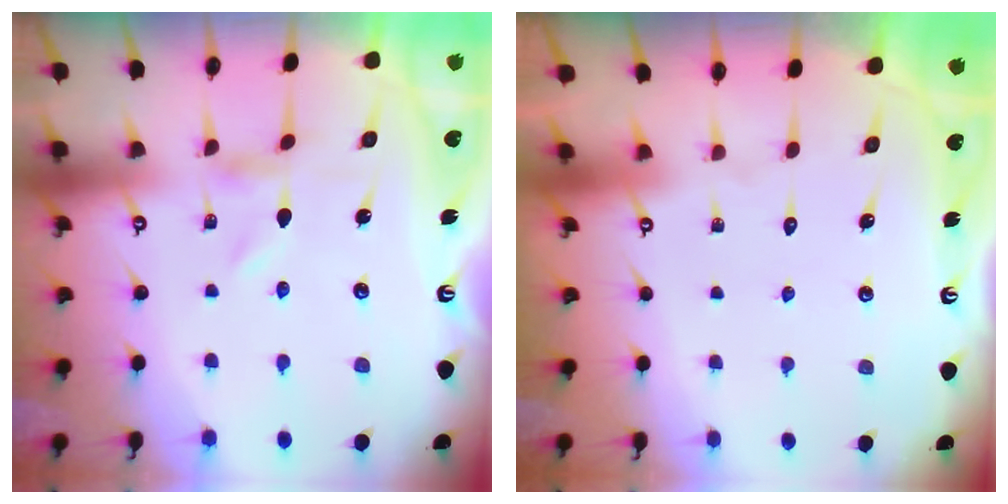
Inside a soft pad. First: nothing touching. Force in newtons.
{"total": 1.7, "press": 1.7, "slide": 0.1}